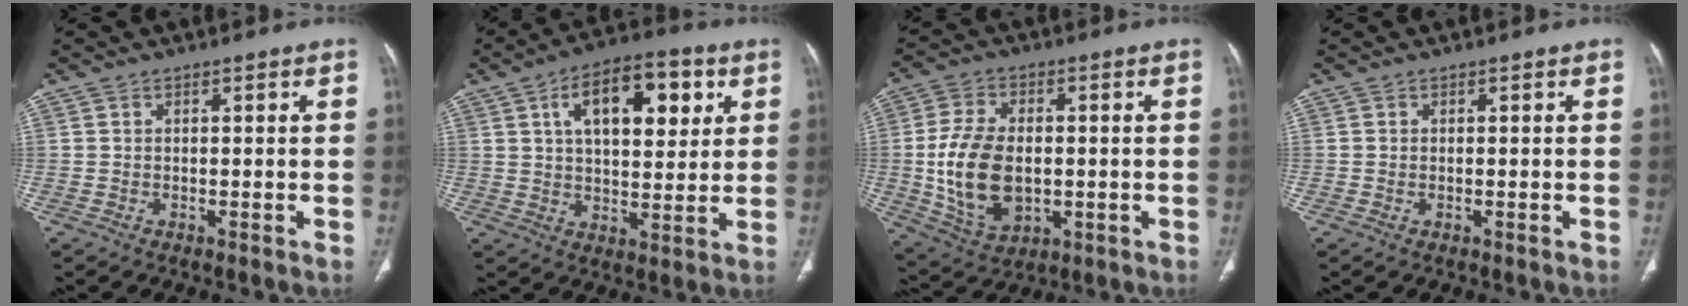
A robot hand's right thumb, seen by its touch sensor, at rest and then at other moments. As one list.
[{"total": 15.8, "force": [5.7, 8.0, 12.4], "torque": [-0.151, -0.001, 0.089]}, {"total": 14.7, "force": [-1.1, 9.2, 11.4], "torque": [-0.215, -0.002, -0.008]}, {"total": 0.0}]